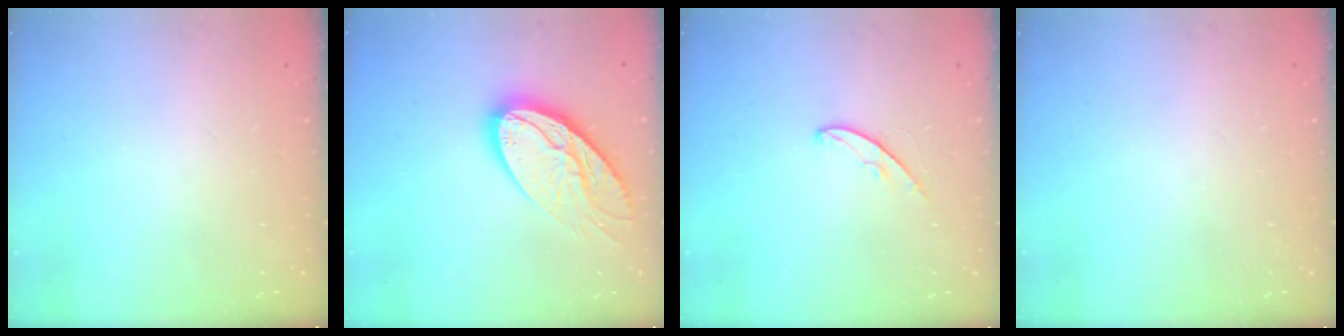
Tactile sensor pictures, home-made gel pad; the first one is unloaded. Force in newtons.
{"total": 16.3, "press": 16.3, "slide": 1.3}
{"total": 5.1, "press": 5.1, "slide": 0.5}
{"total": 0.0}